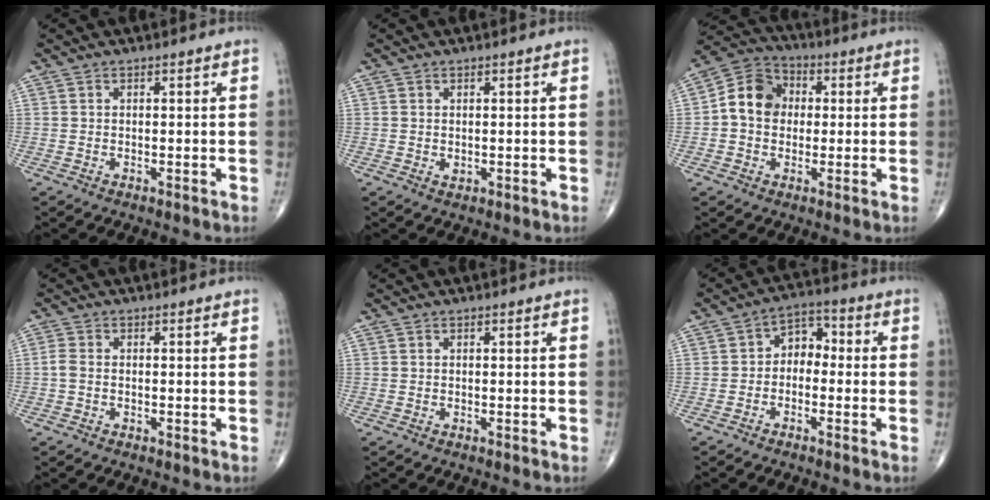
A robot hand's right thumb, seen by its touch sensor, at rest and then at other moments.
{"total": 0.7, "force": [0.0, 0.5, 0.5], "torque": [-0.006, -0.001, 0.003]}
{"total": 9.4, "force": [0.4, 7.7, 5.3], "torque": [-0.079, 0.028, -0.007]}
{"total": 1.8, "force": [-0.3, 1.1, 1.3], "torque": [-0.032, 0.001, -0.012]}
{"total": 0.0}
{"total": 5.6, "force": [-0.9, 4.1, 3.7], "torque": [-0.033, 0.032, -0.034]}